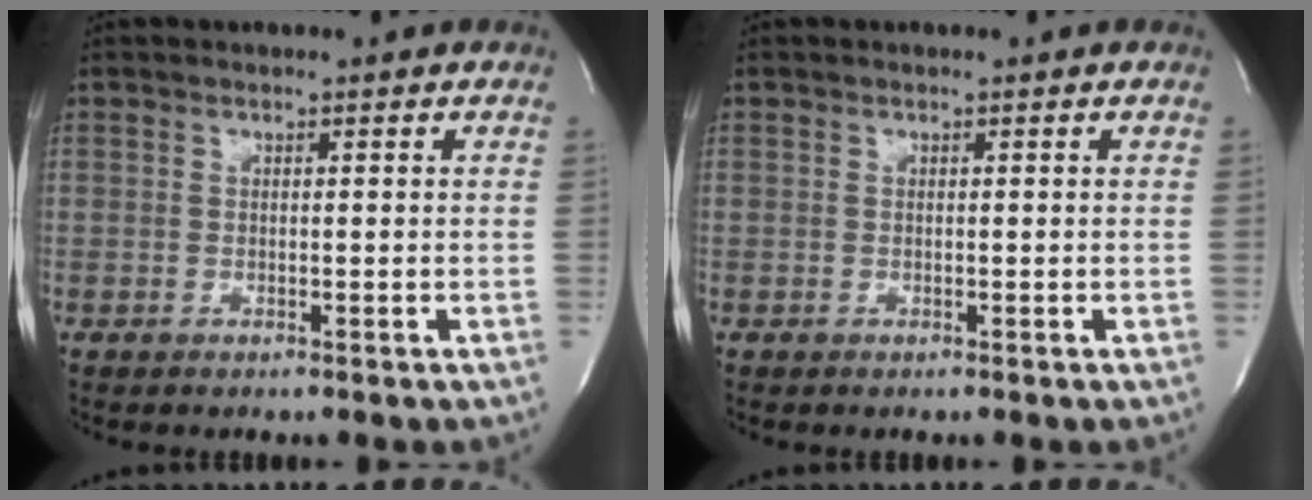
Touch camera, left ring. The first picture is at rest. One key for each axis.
{"total": 0.0}